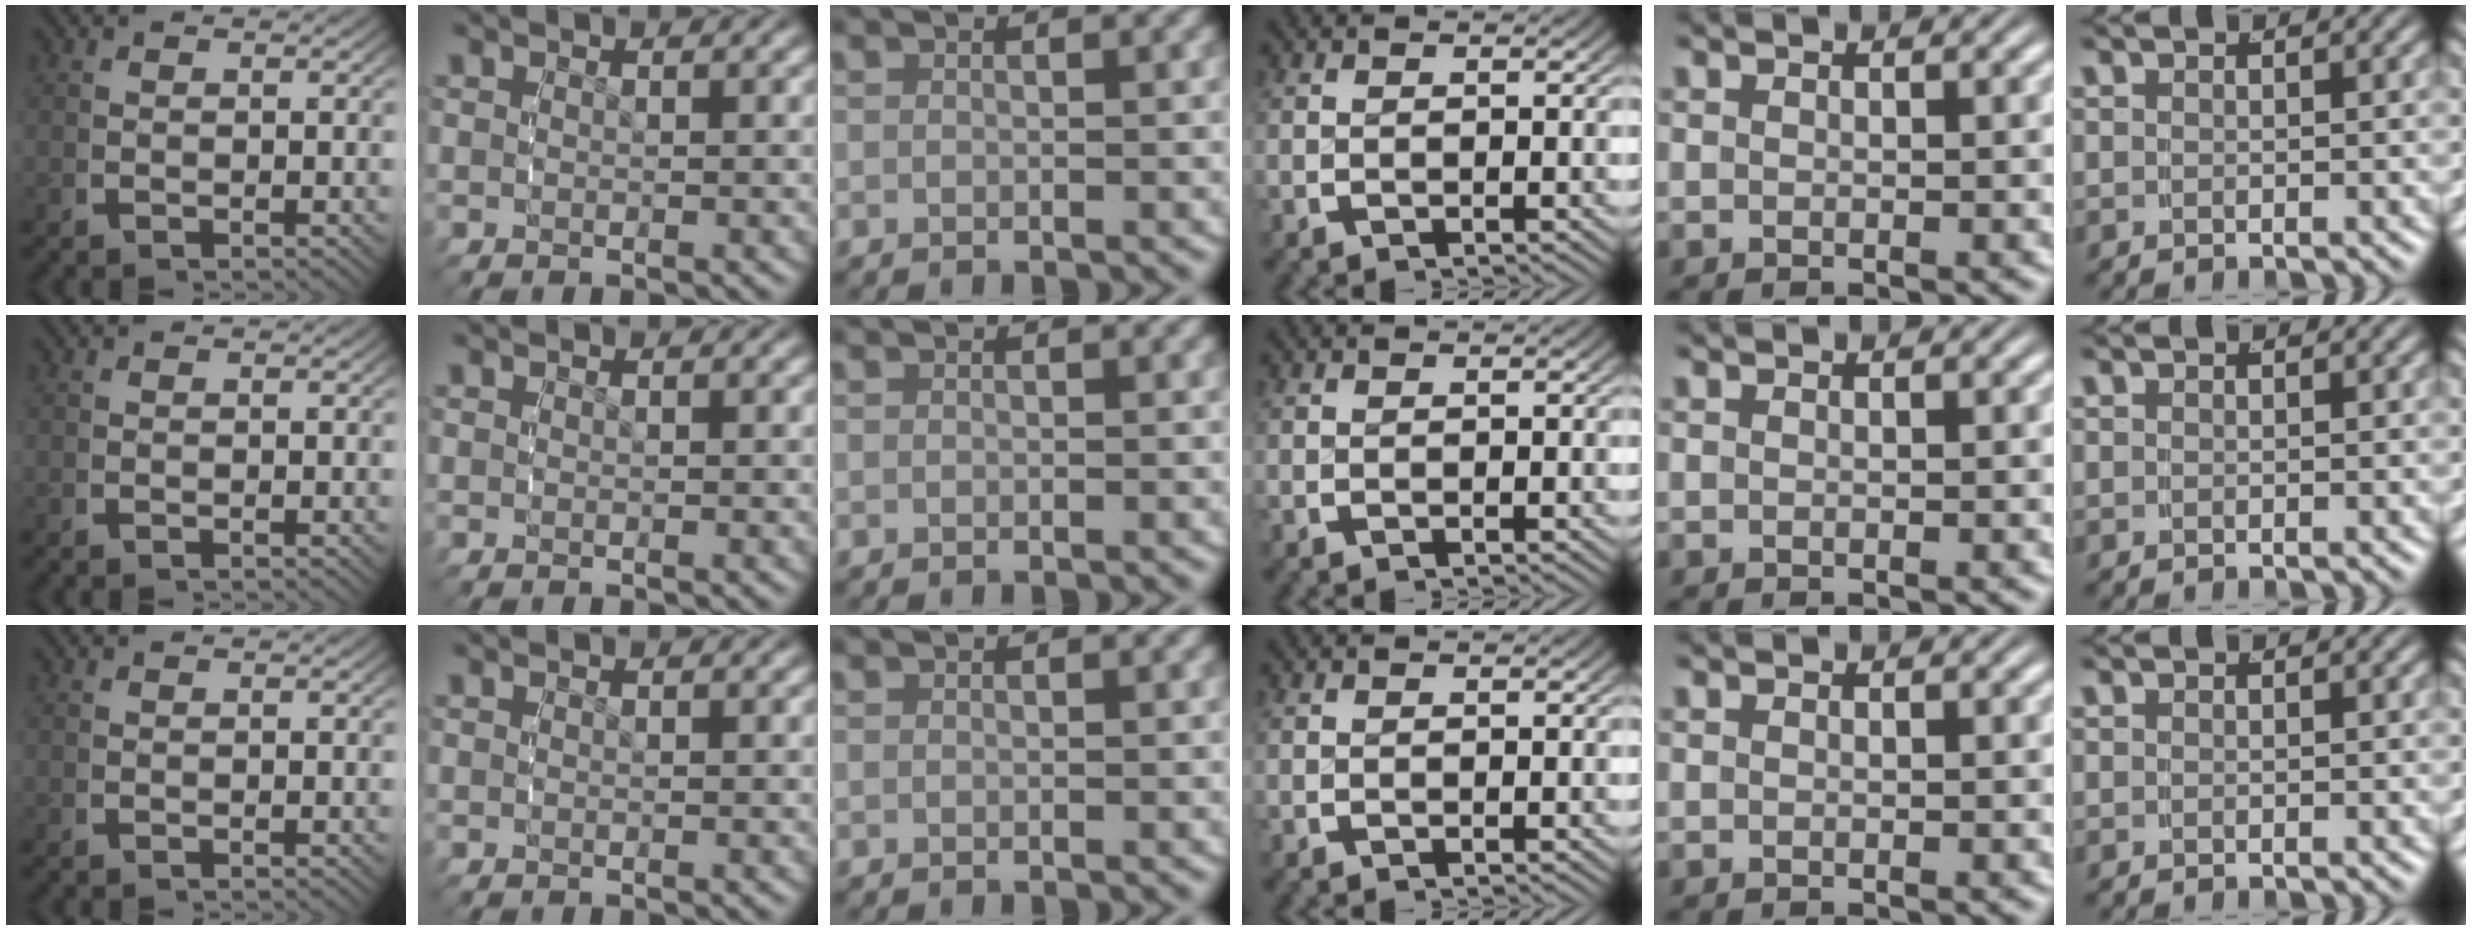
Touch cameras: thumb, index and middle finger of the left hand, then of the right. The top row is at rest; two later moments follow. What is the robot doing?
{"motion": "reach", "object": "shoes"}